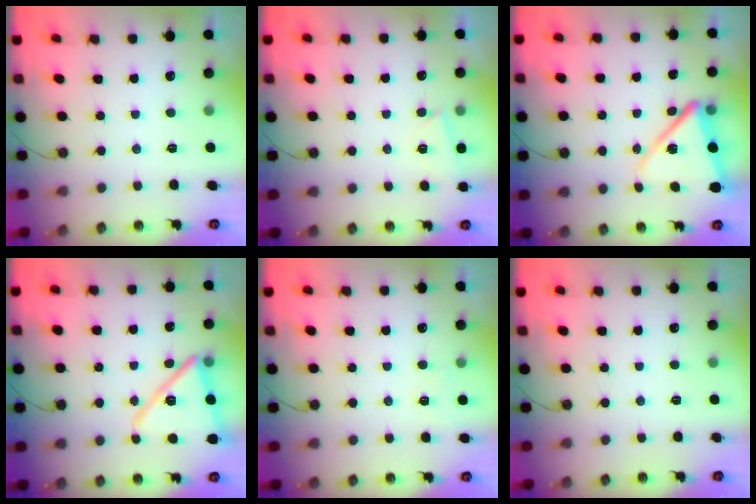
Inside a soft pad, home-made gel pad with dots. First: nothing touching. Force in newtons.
{"total": 2.6, "press": 2.6, "slide": 0.7}
{"total": 12.7, "press": 12.6, "slide": 1.5}
{"total": 14.3, "press": 14.2, "slide": 1.5}
{"total": 2.9, "press": 2.9, "slide": 0.7}
{"total": 0.0}